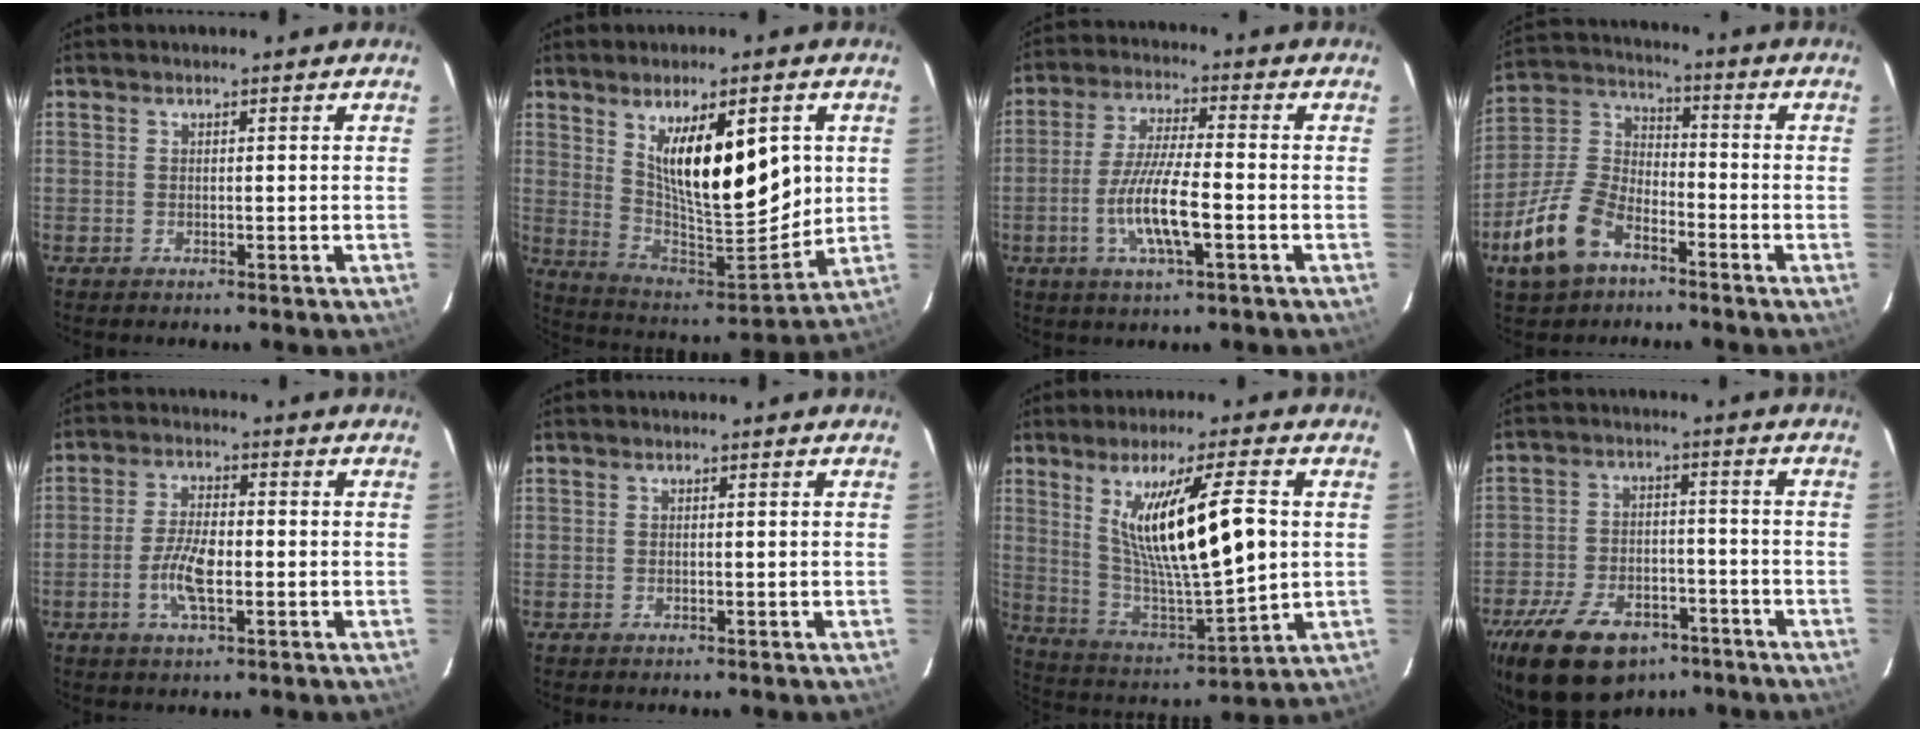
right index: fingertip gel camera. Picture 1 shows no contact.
{"total": 18.6, "force": [5.2, 6.8, 16.6], "torque": [-0.261, -0.020, 0.107]}
{"total": 10.4, "force": [-3.3, 1.7, 9.7], "torque": [-0.194, -0.009, -0.063]}
{"total": 13.7, "force": [-7.8, 7.6, 8.5], "torque": [-0.198, 0.012, -0.149]}
{"total": 6.8, "force": [-1.9, 2.4, 6.0], "torque": [-0.126, 0.000, -0.039]}
{"total": 0.0}
{"total": 18.2, "force": [3.6, 3.1, 17.5], "torque": [-0.296, -0.020, 0.086]}
{"total": 18.8, "force": [-12.1, 10.6, 9.7], "torque": [-0.219, -0.007, -0.186]}